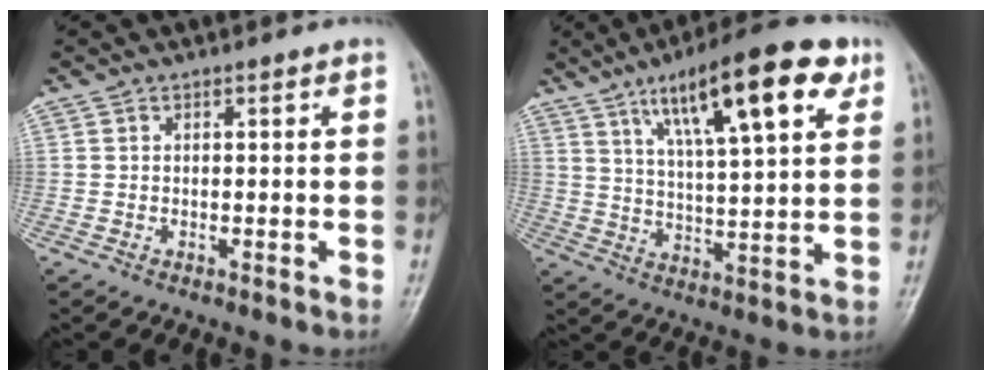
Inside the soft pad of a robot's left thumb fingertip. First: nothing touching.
{"total": 18.8, "force": [9.6, 5.2, 15.2], "torque": [-0.213, -0.024, 0.151]}